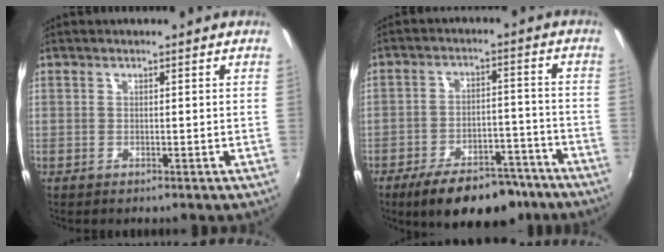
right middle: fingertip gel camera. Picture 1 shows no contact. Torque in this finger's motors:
{"motor_torque": [0.50, -0.73, 0.02, 0.00]}